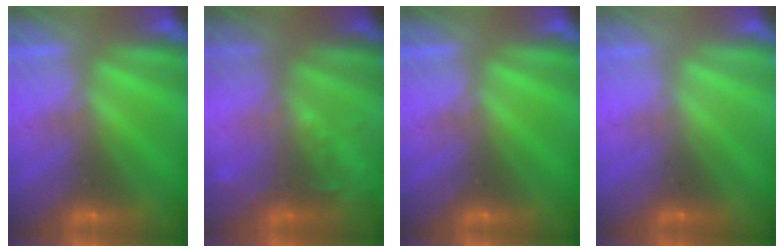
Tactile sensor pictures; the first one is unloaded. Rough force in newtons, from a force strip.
{"total": 1.9}
{"total": 0.0}
{"total": 3.2}